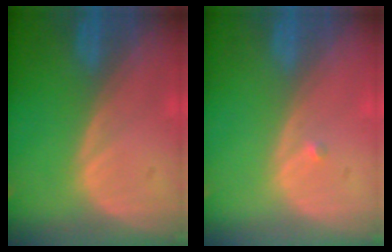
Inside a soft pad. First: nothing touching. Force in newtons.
{"total": 0.6, "press": 0.5, "slide": 0.4}